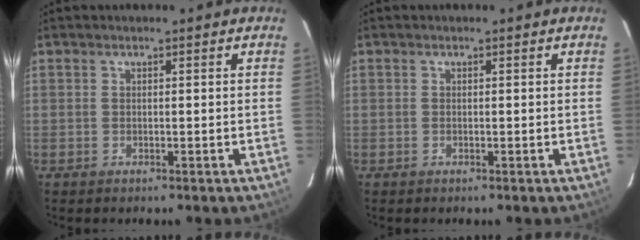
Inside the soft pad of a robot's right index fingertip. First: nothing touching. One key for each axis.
{"total": 0.0}